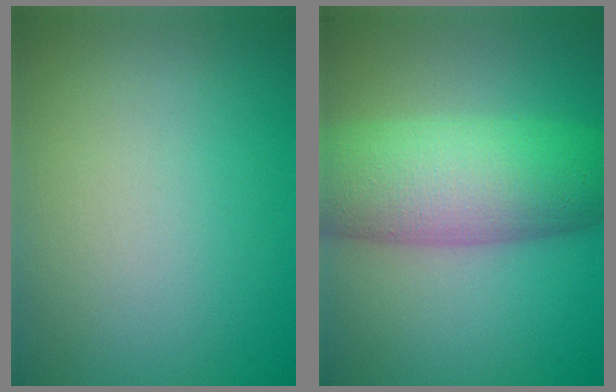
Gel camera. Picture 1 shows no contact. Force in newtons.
{"total": 9.6, "press": 9.6, "slide": 0.1}